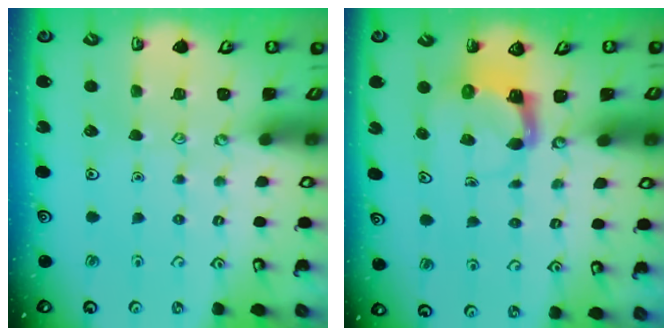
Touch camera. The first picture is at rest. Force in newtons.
{"total": 4.0, "press": 3.9, "slide": 0.6}